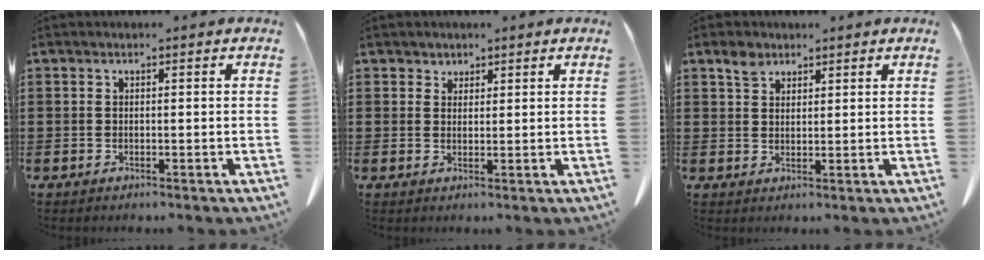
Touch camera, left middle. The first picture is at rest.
{"total": 1.8, "force": [1.5, 1.1, 0.0], "torque": [-0.006, 0.005, 0.029]}
{"total": 2.8, "force": [2.0, 1.6, 1.0], "torque": [-0.027, 0.007, 0.039]}